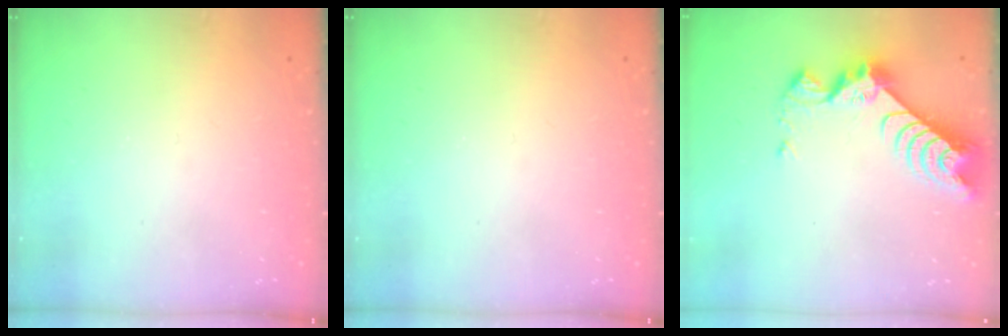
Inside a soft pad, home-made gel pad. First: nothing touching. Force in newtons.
{"total": 0.0}
{"total": 9.3, "press": 9.2, "slide": 0.8}